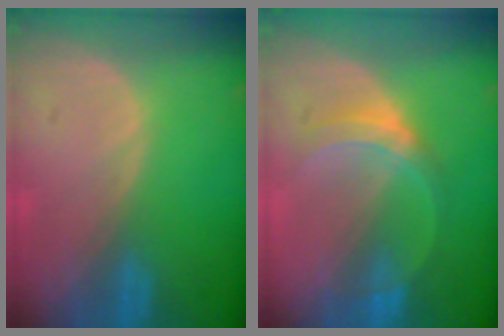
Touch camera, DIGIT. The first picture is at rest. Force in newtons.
{"total": 5.2, "press": 4.8, "slide": 1.9}